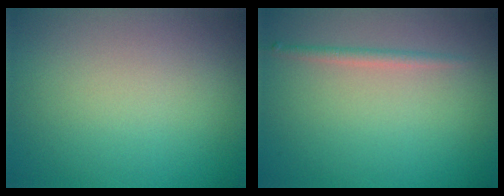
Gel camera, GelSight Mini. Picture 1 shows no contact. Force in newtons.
{"total": 1.1, "press": 1.1, "slide": 0.0}